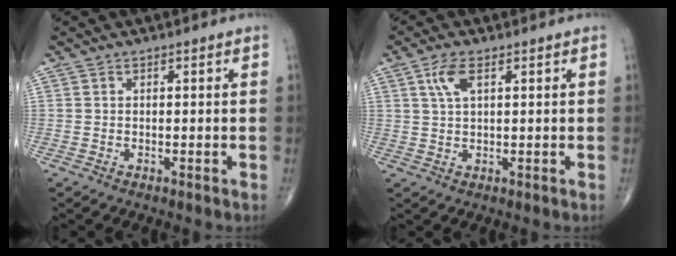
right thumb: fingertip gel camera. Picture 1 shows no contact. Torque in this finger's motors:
{"motor_torque": [-0.17, 0.19, 0.05, 0.00, 0.03]}